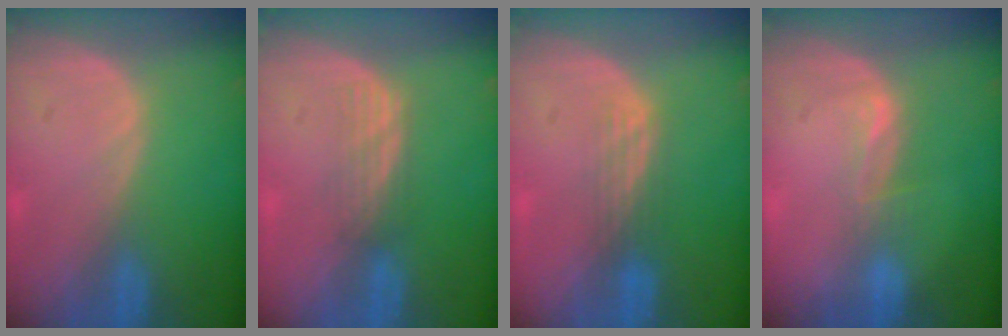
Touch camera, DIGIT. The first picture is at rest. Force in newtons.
{"total": 3.0, "press": 2.5, "slide": 1.7}
{"total": 3.0, "press": 2.6, "slide": 1.4}
{"total": 2.2, "press": 1.7, "slide": 1.4}